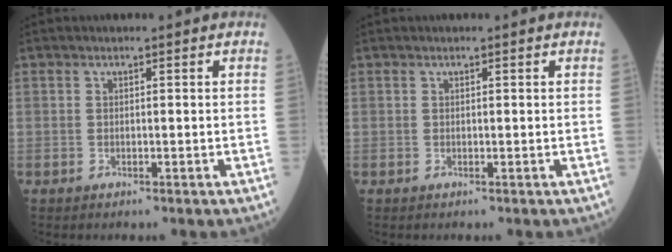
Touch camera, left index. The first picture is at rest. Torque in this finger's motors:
{"motor_torque": [0.00, 0.00, -0.02, 0.00]}